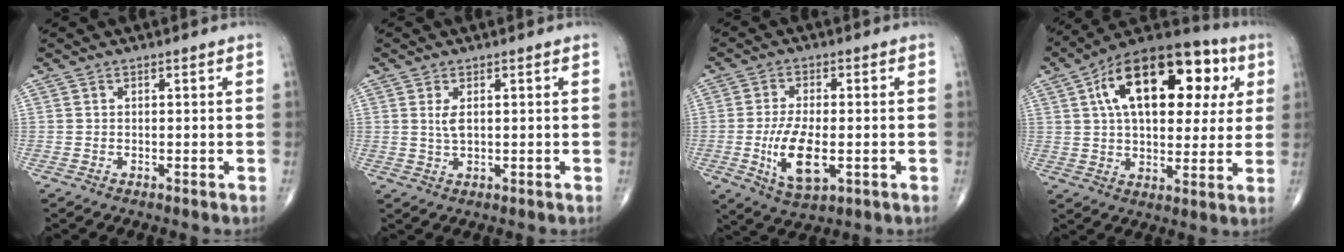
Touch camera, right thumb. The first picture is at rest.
{"total": 2.5, "force": [0.7, 1.1, 2.2], "torque": [-0.044, -0.004, 0.017]}
{"total": 10.0, "force": [-2.1, 4.4, 8.8], "torque": [-0.164, -0.006, -0.031]}
{"total": 23.9, "force": [7.3, 12.9, 18.7], "torque": [-0.262, 0.019, 0.105]}